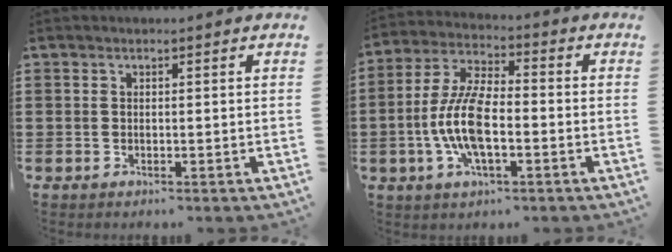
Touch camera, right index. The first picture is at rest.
{"total": 9.6, "force": [-2.1, 3.8, 8.5], "torque": [-0.202, -0.010, -0.047]}